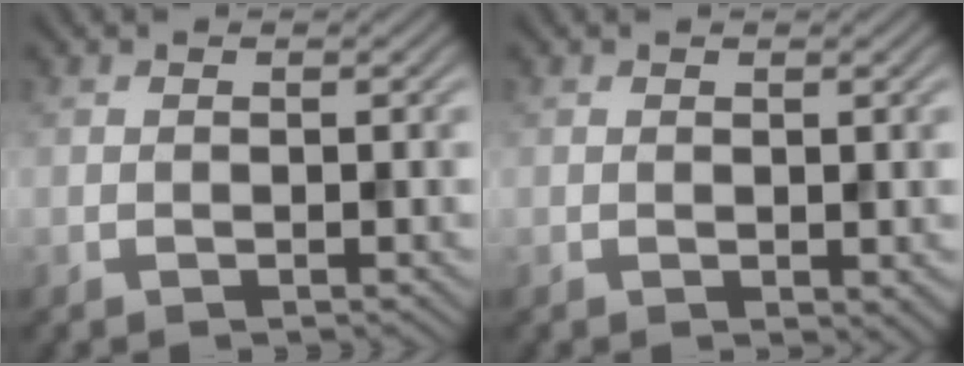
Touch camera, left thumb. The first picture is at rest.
{"total": 0.8, "force": [0.0, 0.5, 0.7], "torque": [-0.007, -0.003, 0.004]}